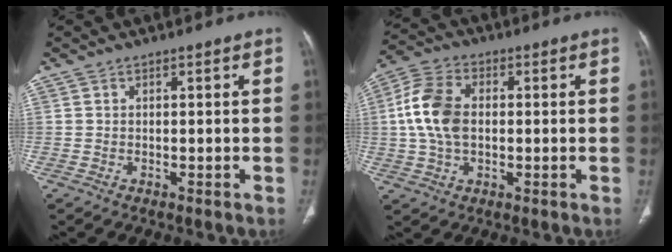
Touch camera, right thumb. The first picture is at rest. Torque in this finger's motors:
{"motor_torque": [0.43, 0.52, 0.59, -0.50, 0.36]}